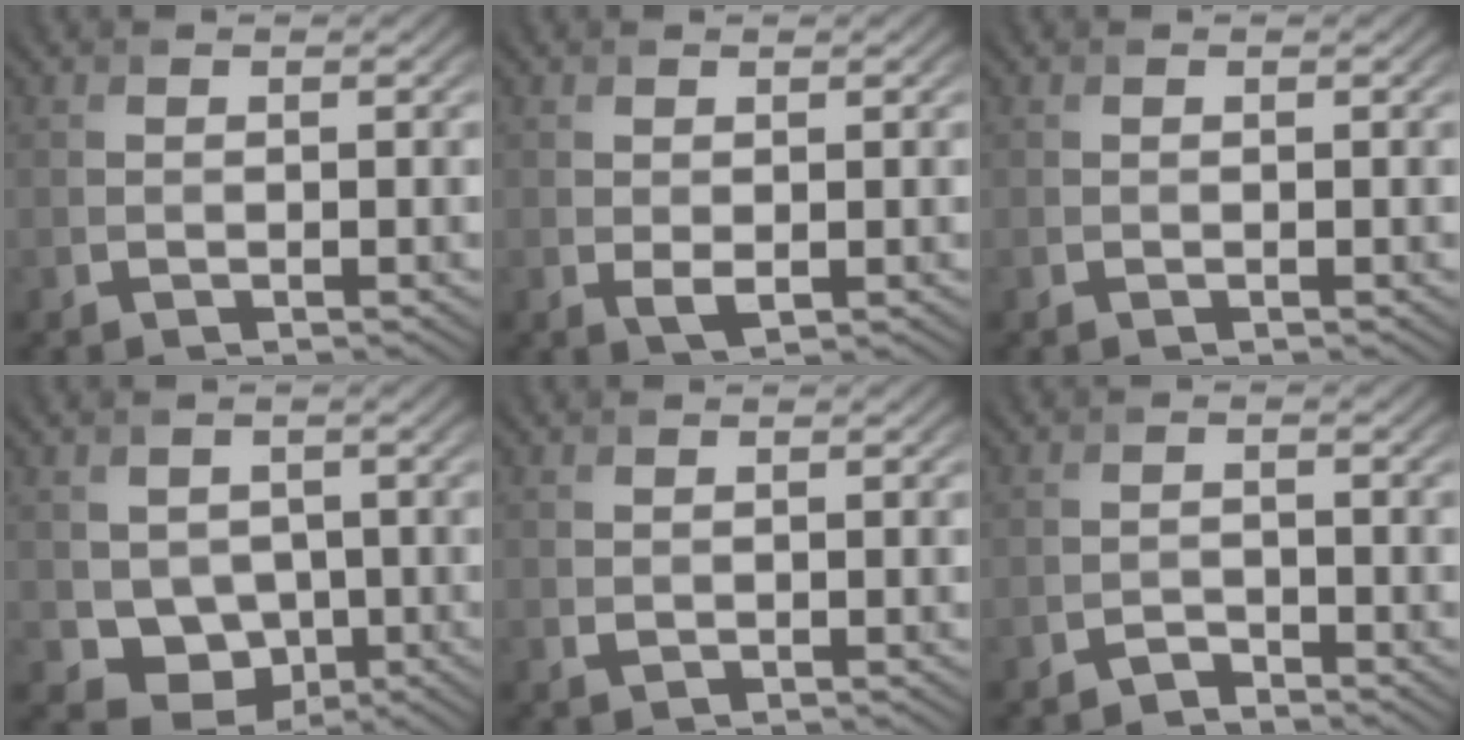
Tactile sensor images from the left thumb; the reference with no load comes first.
{"total": 1.6, "force": [-0.1, 0.9, 1.3], "torque": [-0.029, -0.007, 0.003]}
{"total": 0.0}
{"total": 5.7, "force": [-0.1, 5.0, 2.8], "torque": [-0.066, -0.023, 0.000]}
{"total": 0.6, "force": [0.3, 0.5, 0.2], "torque": [-0.008, -0.003, 0.009]}
{"total": 1.4, "force": [-1.3, 0.4, 0.3], "torque": [-0.004, 0.003, -0.029]}